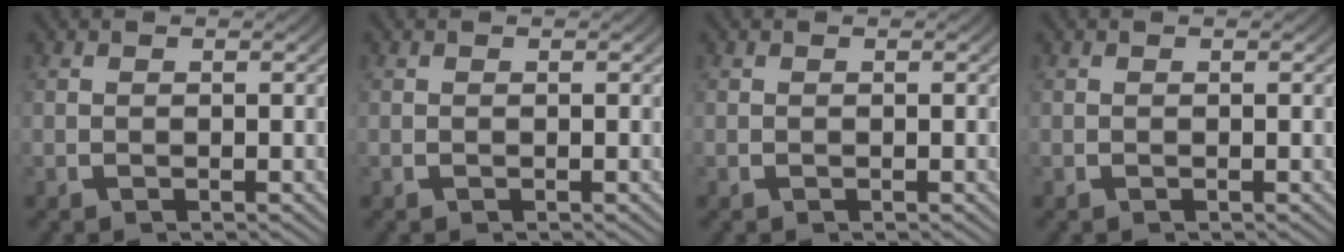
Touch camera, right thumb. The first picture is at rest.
{"total": 0.0}
{"total": 0.0}
{"total": 0.0}